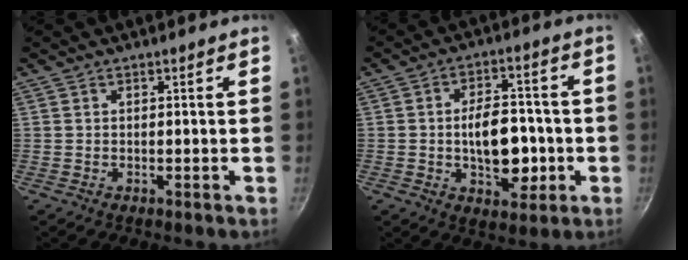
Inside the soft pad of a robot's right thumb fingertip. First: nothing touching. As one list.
[{"total": 12.3, "force": [-1.9, 7.3, 9.7], "torque": [-0.109, 0.017, -0.026]}]